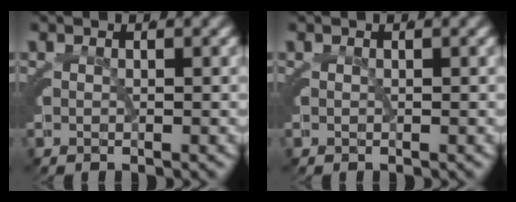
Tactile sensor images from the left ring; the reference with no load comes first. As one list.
[{"total": 0.0}]